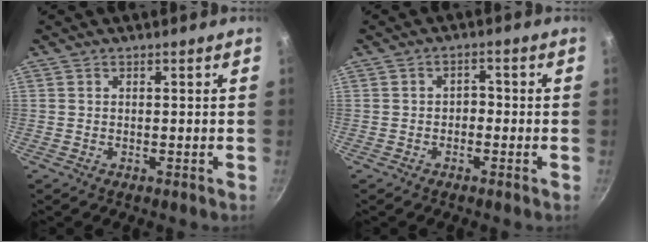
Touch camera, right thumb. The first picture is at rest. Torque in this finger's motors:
{"motor_torque": [-0.05, 0.07, -0.20, 0.03, 0.06]}